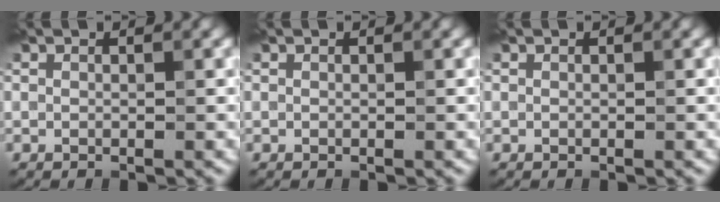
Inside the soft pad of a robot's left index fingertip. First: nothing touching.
{"total": 0.0}
{"total": 0.0}